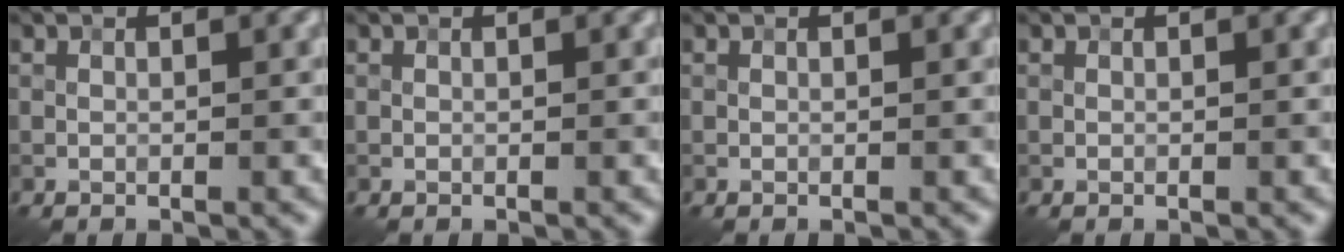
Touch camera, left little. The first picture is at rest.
{"total": 0.0}
{"total": 0.0}
{"total": 0.0}